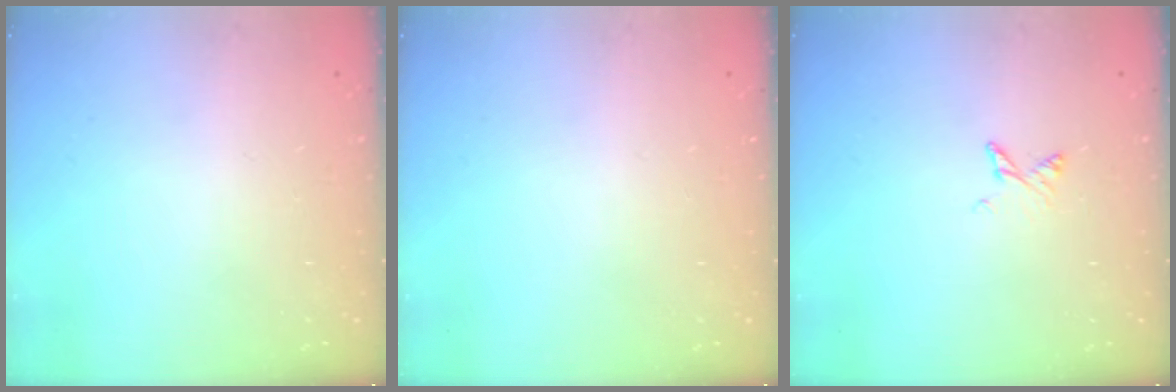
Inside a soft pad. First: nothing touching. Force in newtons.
{"total": 0.0}
{"total": 4.7, "press": 4.6, "slide": 0.6}